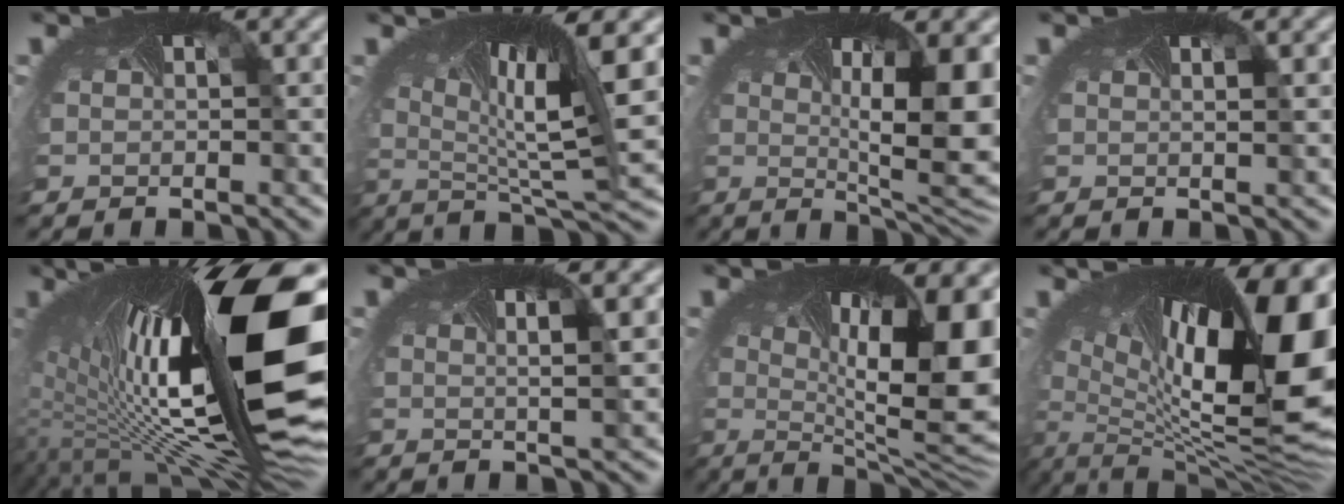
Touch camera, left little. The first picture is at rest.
{"total": 12.2, "force": [2.0, 3.4, 11.5], "torque": [-0.213, -0.009, 0.039]}
{"total": 11.3, "force": [0.3, 3.9, 10.6], "torque": [-0.160, -0.024, 0.007]}
{"total": 0.6, "force": [0.2, 0.1, 0.6], "torque": [-0.005, 0.000, -0.006]}
{"total": 18.8, "force": [2.5, 6.9, 17.3], "torque": [-0.300, -0.004, 0.045]}
{"total": 2.4, "force": [0.5, 0.3, 2.3], "torque": [-0.042, -0.010, 0.003]}
{"total": 15.3, "force": [0.2, 6.2, 14.0], "torque": [-0.204, -0.027, 0.007]}
{"total": 19.1, "force": [2.2, 7.8, 17.3], "torque": [-0.266, -0.017, 0.035]}